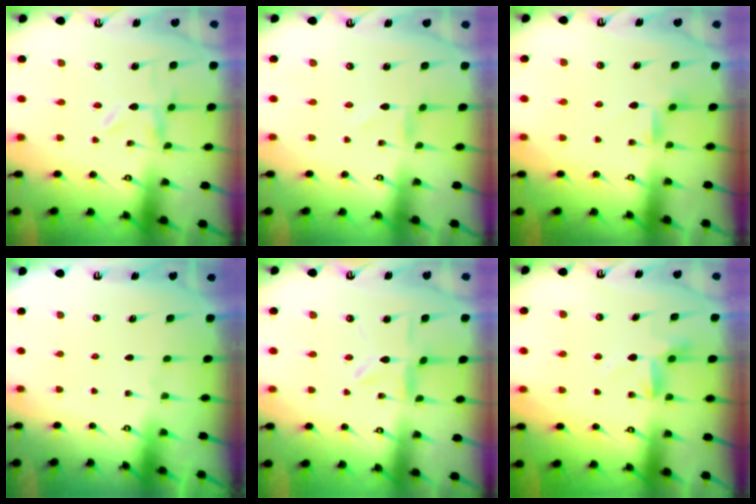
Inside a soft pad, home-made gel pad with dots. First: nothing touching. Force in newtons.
{"total": 0.9, "press": 0.9, "slide": 0.1}
{"total": 3.7, "press": 3.7, "slide": 0.6}
{"total": 0.0}
{"total": 2.7, "press": 2.7, "slide": 0.4}
{"total": 3.2, "press": 3.0, "slide": 0.9}